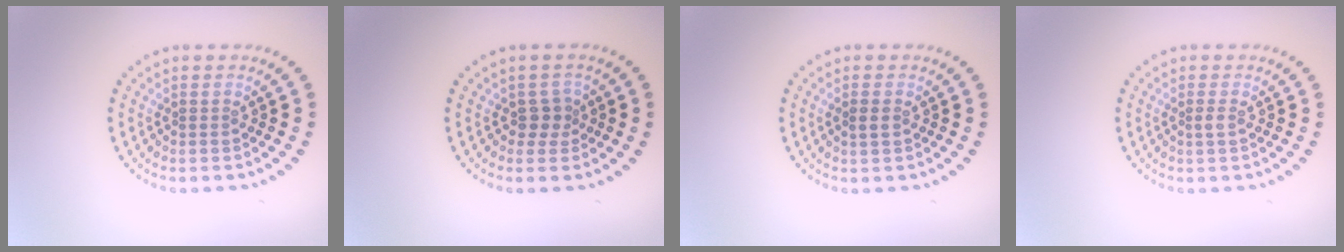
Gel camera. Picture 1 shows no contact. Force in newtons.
{"total": 1.6, "press": 1.3, "slide": 0.9}
{"total": 1.2, "press": 1.2, "slide": 0.2}
{"total": 0.7, "press": 0.6, "slide": 0.4}